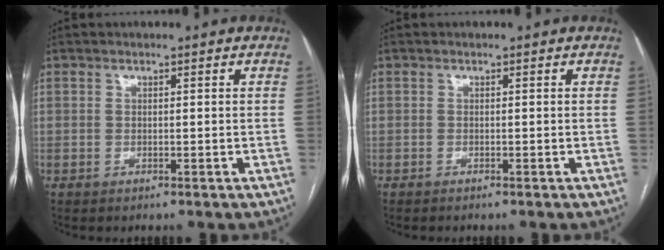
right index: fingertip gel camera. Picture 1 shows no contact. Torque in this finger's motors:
{"motor_torque": [-0.03, -0.04, 0.04, 0.00]}